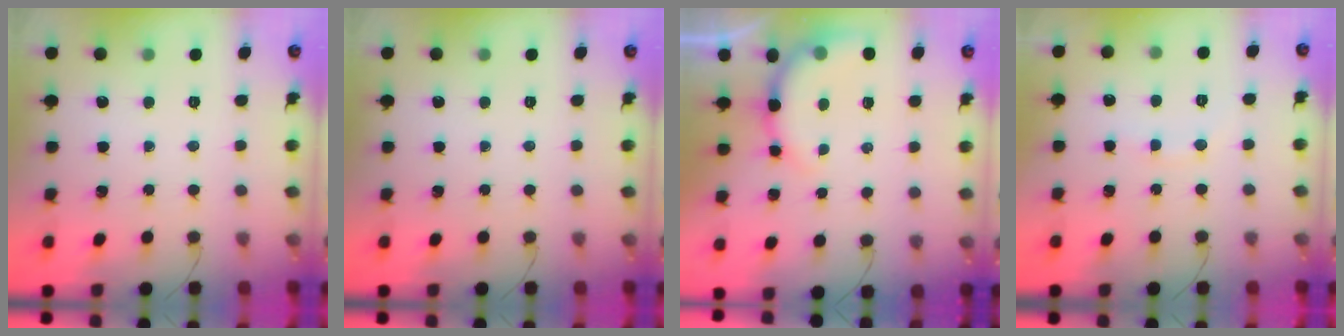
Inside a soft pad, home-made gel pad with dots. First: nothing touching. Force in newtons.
{"total": 0.0}
{"total": 8.8, "press": 8.7, "slide": 1.1}
{"total": 6.3, "press": 6.2, "slide": 1.4}